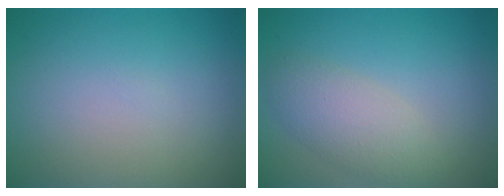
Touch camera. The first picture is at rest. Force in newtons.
{"total": 3.4, "press": 3.4, "slide": 0.0}